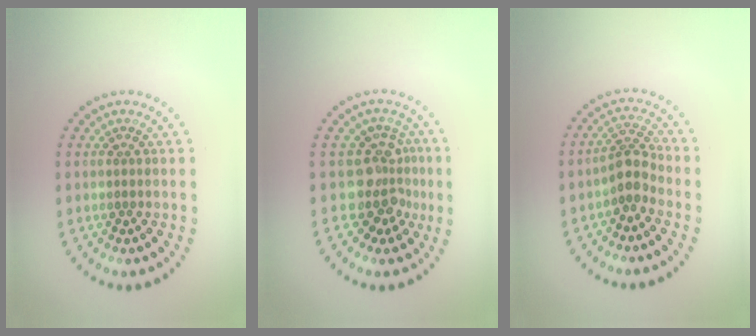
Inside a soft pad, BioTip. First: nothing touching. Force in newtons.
{"total": 3.7, "press": 2.8, "slide": 2.3}
{"total": 2.6, "press": 2.0, "slide": 1.7}